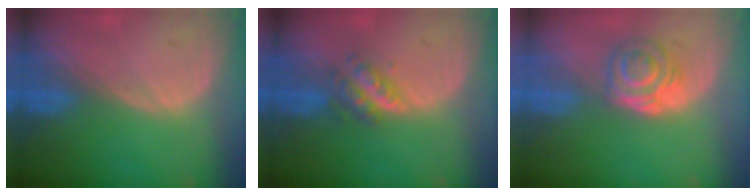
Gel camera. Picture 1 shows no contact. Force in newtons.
{"total": 4.8, "press": 4.4, "slide": 1.9}
{"total": 6.2, "press": 5.2, "slide": 3.3}